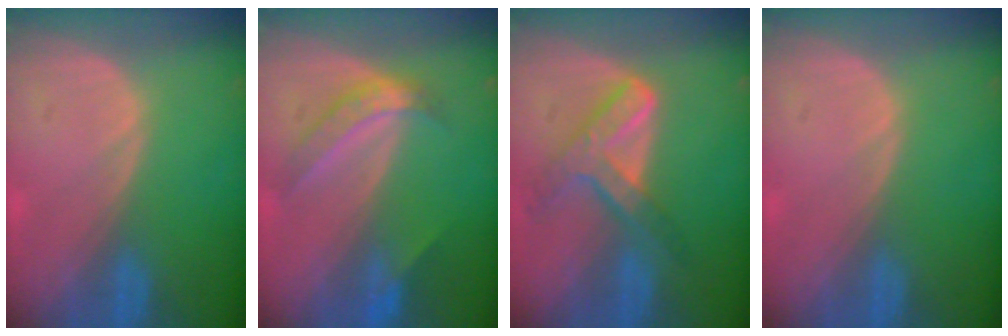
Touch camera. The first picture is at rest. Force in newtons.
{"total": 5.7, "press": 4.8, "slide": 3.1}
{"total": 7.3, "press": 6.2, "slide": 3.8}
{"total": 0.0}